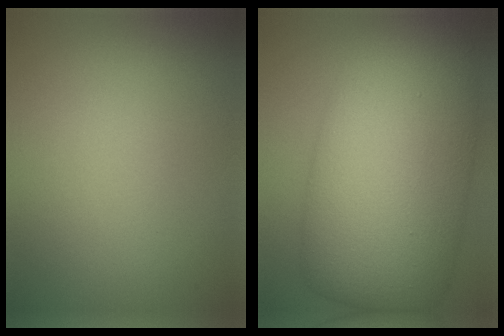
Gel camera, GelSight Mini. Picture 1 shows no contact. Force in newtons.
{"total": 14.7, "press": 14.7, "slide": 0.1}